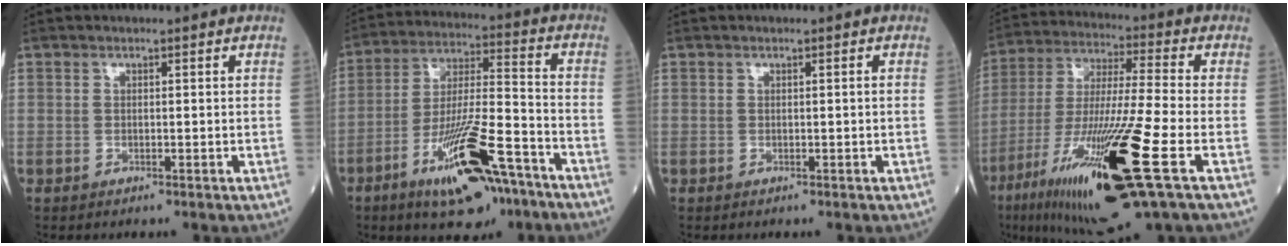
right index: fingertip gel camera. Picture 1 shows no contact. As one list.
[{"total": 16.1, "force": [-9.2, 3.5, 12.8], "torque": [-0.233, -0.009, -0.151]}, {"total": 0.0}, {"total": 22.5, "force": [-9.4, 1.1, 20.4], "torque": [-0.393, -0.050, -0.168]}]